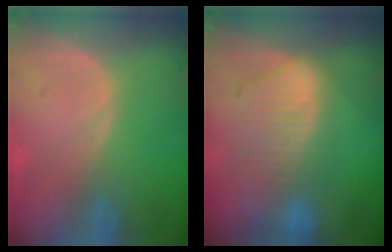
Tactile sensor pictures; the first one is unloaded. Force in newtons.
{"total": 9.2, "press": 8.1, "slide": 4.4}